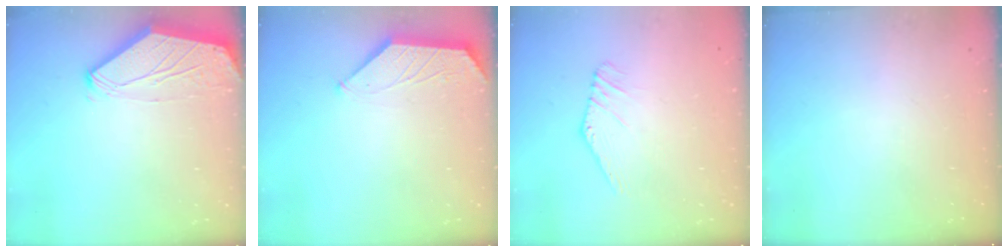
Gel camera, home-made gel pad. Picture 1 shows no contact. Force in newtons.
{"total": 0.8, "press": 0.7, "slide": 0.1}
{"total": 3.5, "press": 3.5, "slide": 0.1}
{"total": 0.0}